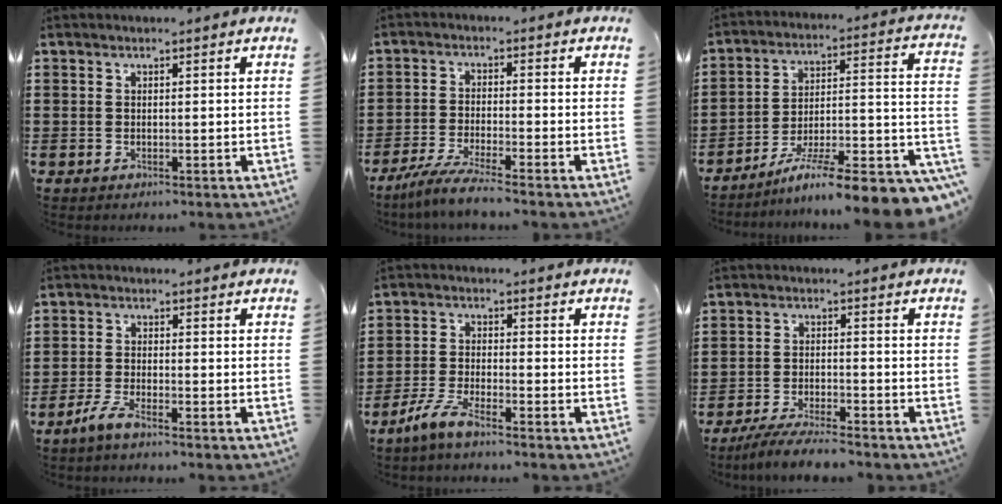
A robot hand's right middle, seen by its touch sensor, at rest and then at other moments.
{"total": 5.0, "force": [-4.4, -0.3, 2.4], "torque": [-0.061, -0.019, -0.087]}
{"total": 10.2, "force": [-7.9, 0.5, 6.4], "torque": [-0.076, 0.001, -0.146]}
{"total": 3.4, "force": [-2.7, 0.4, 2.0], "torque": [-0.054, -0.002, -0.059]}
{"total": 5.2, "force": [-4.3, 0.6, 2.8], "torque": [-0.072, -0.007, -0.088]}
{"total": 5.3, "force": [-4.9, 0.3, 2.0], "torque": [-0.046, -0.007, -0.097]}